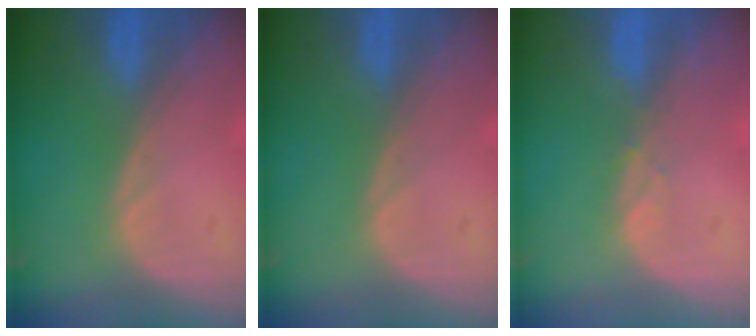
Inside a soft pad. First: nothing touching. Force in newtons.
{"total": 0.0}
{"total": 0.7, "press": 0.7, "slide": 0.2}